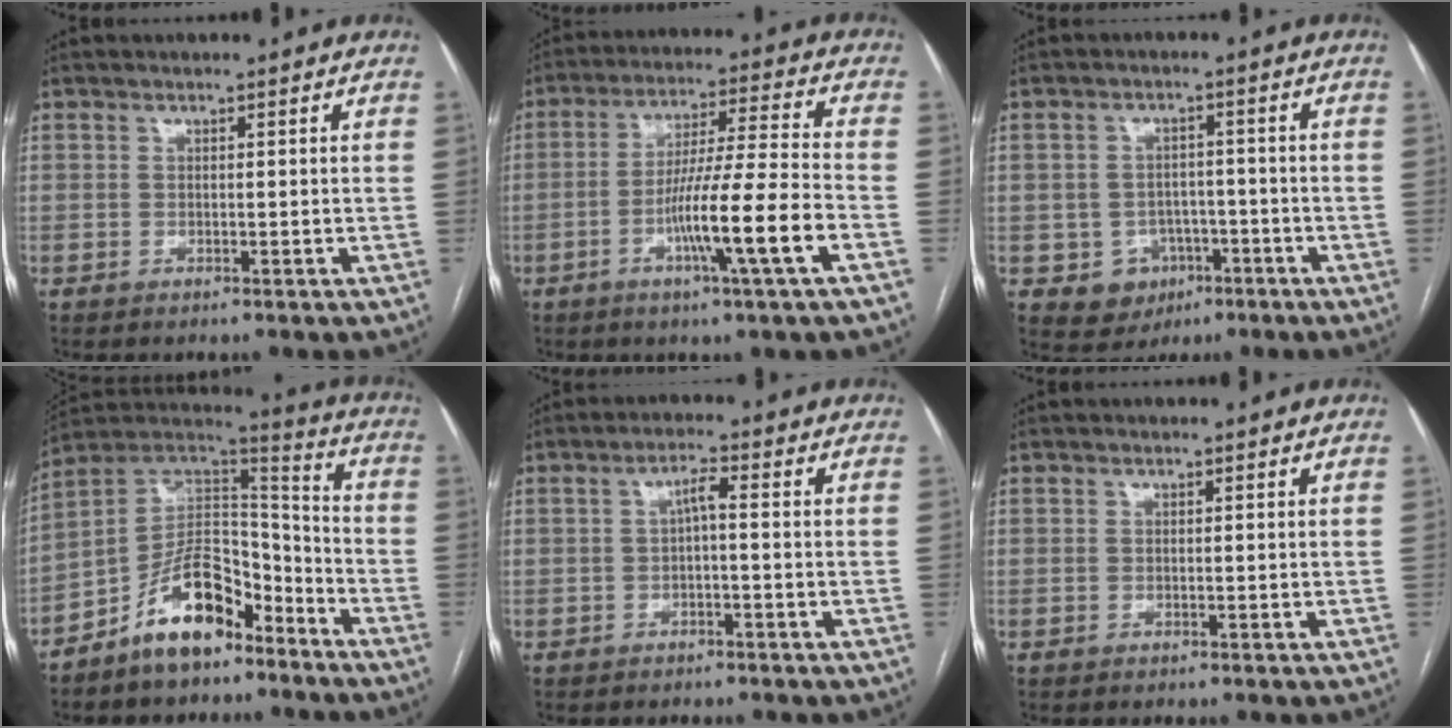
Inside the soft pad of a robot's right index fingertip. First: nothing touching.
{"total": 12.8, "force": [-4.8, -1.0, 11.8], "torque": [-0.208, -0.005, -0.086]}
{"total": 5.8, "force": [-2.3, 5.1, 1.4], "torque": [-0.017, 0.008, -0.023]}
{"total": 13.4, "force": [-8.8, 5.9, 8.1], "torque": [-0.144, 0.035, -0.156]}
{"total": 2.5, "force": [-0.2, 0.4, 2.4], "torque": [-0.043, 0.011, -0.002]}
{"total": 0.0}